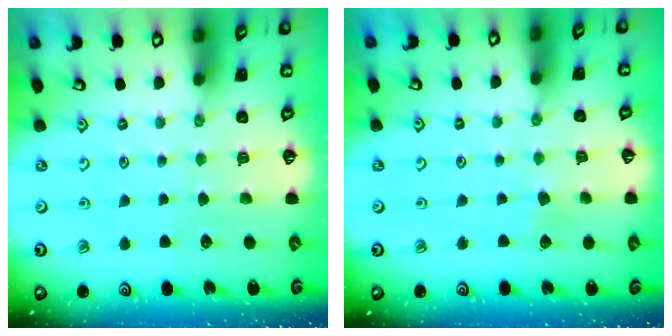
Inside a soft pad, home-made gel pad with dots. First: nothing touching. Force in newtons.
{"total": 2.9, "press": 2.9, "slide": 0.3}